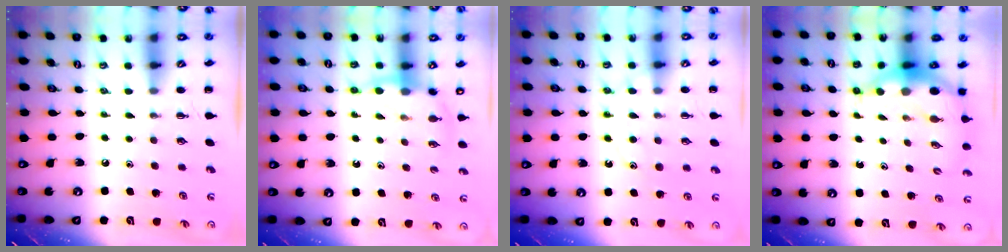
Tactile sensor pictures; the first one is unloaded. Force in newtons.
{"total": 8.1, "press": 8.0, "slide": 1.1}
{"total": 10.3, "press": 10.3, "slide": 0.8}
{"total": 8.5, "press": 8.2, "slide": 2.1}